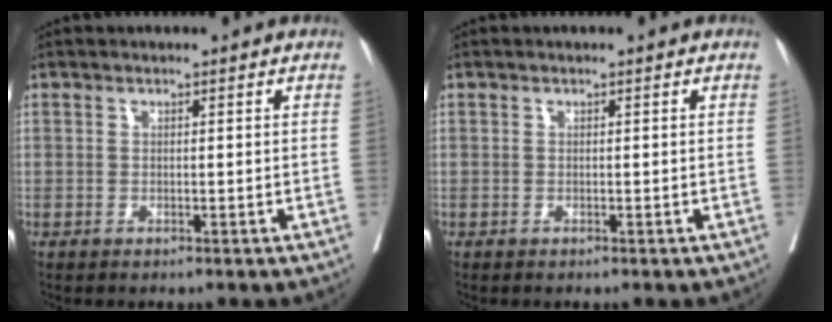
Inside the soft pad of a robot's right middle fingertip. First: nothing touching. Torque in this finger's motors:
{"motor_torque": [0.07, -0.04, -0.02, 0.00]}